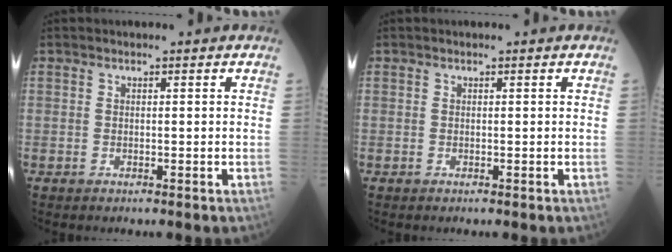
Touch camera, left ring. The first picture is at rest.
{"total": 0.0}